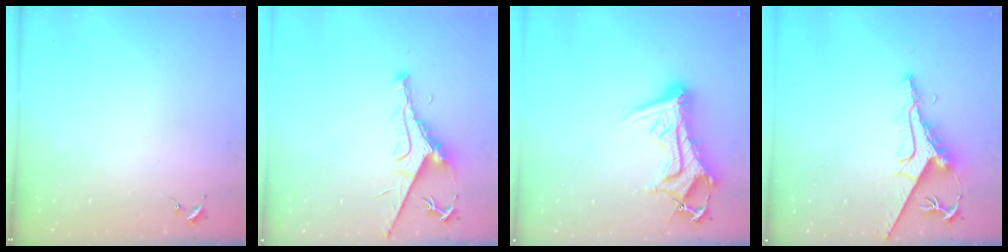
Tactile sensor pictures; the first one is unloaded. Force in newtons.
{"total": 8.7, "press": 8.7, "slide": 1.1}
{"total": 15.8, "press": 15.7, "slide": 1.6}
{"total": 9.8, "press": 9.7, "slide": 1.1}